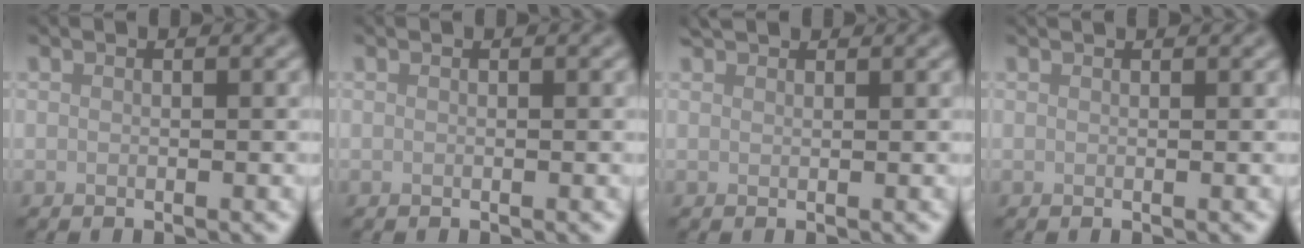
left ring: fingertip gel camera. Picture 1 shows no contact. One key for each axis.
{"total": 0.0}
{"total": 1.4, "fx": 1.4, "fy": 0.1, "fz": 0.2, "tx": -0.007, "ty": 0.003, "tz": 0.024}
{"total": 0.9, "fx": 0.8, "fy": 0.1, "fz": 0.2, "tx": -0.009, "ty": -0.004, "tz": 0.005}